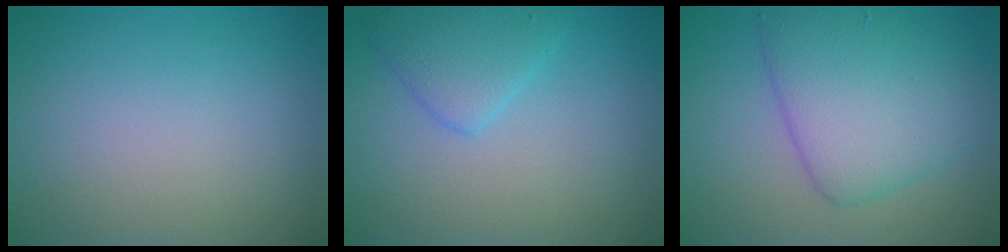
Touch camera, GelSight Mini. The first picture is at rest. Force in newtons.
{"total": 2.8, "press": 2.8, "slide": 0.2}
{"total": 6.4, "press": 6.3, "slide": 0.2}